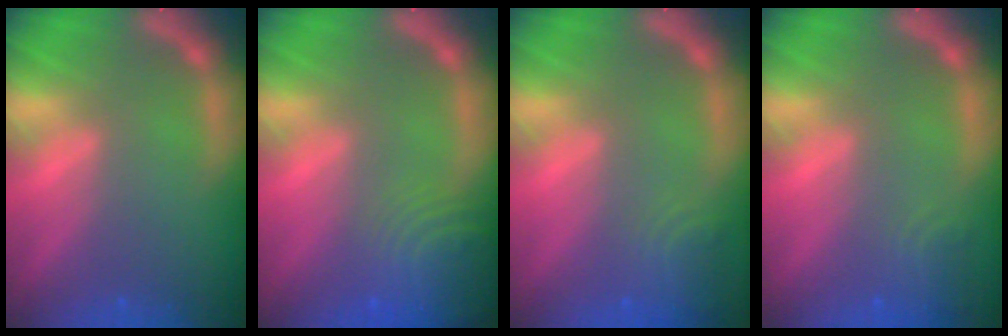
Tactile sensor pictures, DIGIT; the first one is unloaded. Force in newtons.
{"total": 8.5}
{"total": 3.5}
{"total": 2.4}